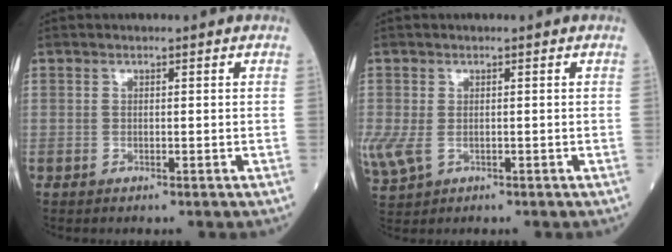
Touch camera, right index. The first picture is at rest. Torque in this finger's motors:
{"motor_torque": [0.85, -0.21, 0.57, 0.12]}